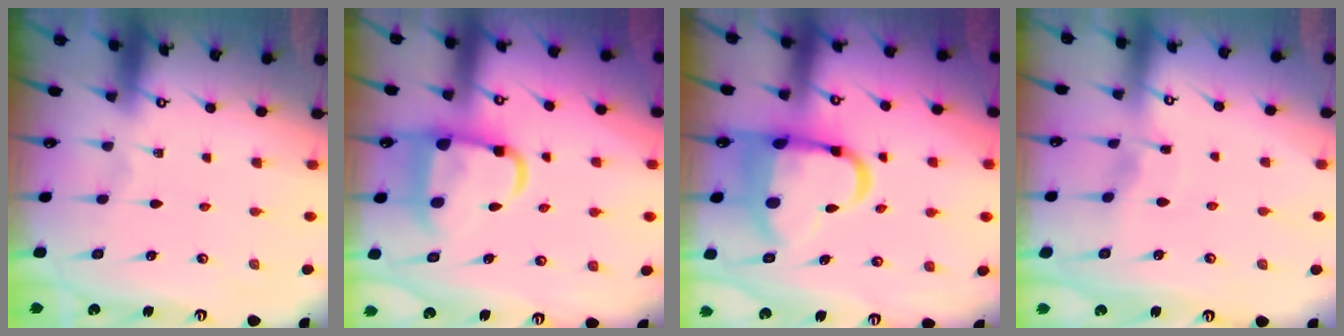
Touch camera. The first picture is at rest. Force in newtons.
{"total": 11.2, "press": 11.1, "slide": 1.4}
{"total": 13.6, "press": 13.2, "slide": 2.9}
{"total": 3.0, "press": 2.9, "slide": 0.4}